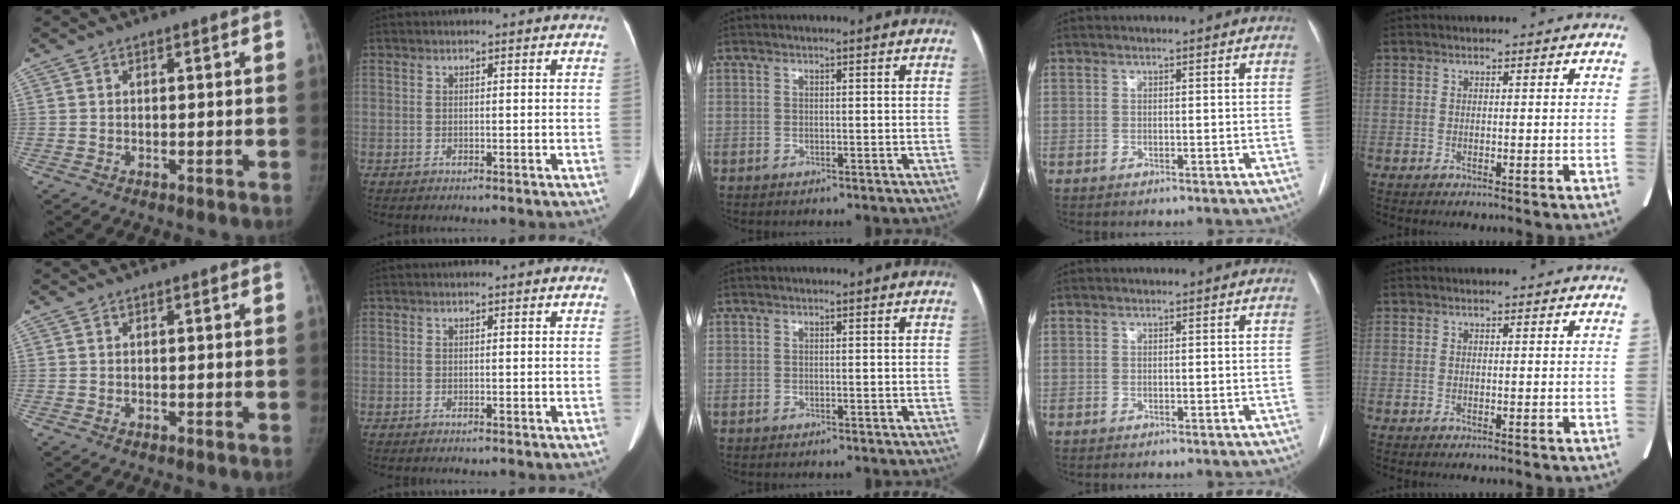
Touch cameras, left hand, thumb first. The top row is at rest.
{}